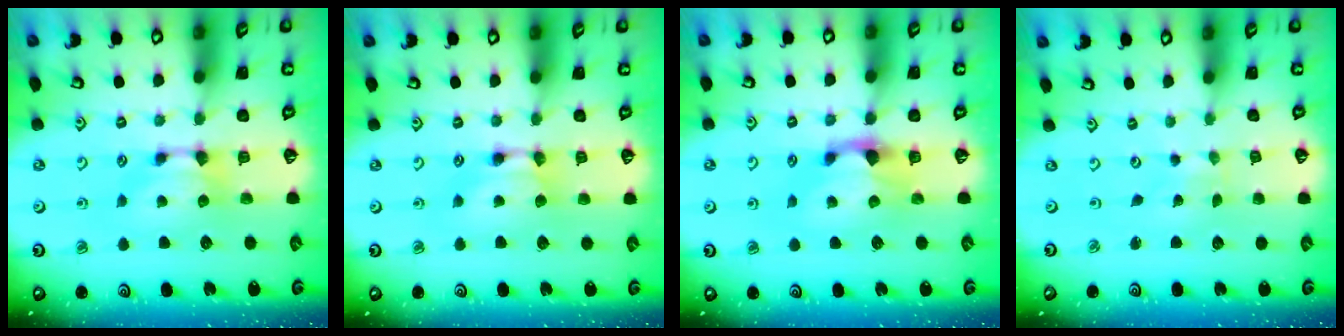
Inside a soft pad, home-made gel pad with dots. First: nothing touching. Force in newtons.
{"total": 1.7, "press": 1.7, "slide": 0.2}
{"total": 2.2, "press": 1.8, "slide": 1.1}
{"total": 6.0, "press": 6.0, "slide": 0.5}